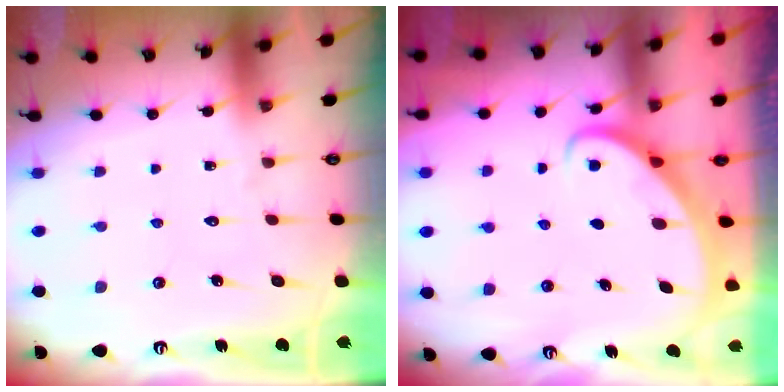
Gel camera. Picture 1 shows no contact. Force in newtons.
{"total": 2.9, "press": 2.9, "slide": 0.2}